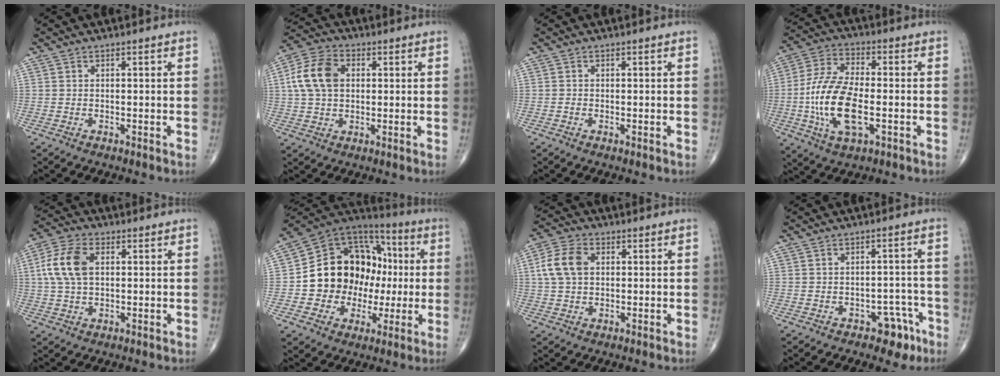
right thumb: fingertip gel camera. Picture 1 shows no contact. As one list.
[{"total": 10.5, "force": [1.7, 7.2, 7.4], "torque": [-0.140, 0.016, 0.026]}, {"total": 0.0}, {"total": 15.3, "force": [-3.0, 7.0, 13.2], "torque": [-0.273, 0.013, -0.055]}, {"total": 9.5, "force": [1.7, 5.7, 7.4], "torque": [-0.158, 0.012, 0.031]}, {"total": 20.9, "force": [-0.2, 16.2, 13.2], "torque": [-0.164, 0.044, 0.006]}, {"total": 8.0, "force": [1.4, 5.4, 5.6], "torque": [-0.113, 0.012, 0.025]}, {"total": 5.5, "force": [-3.3, 3.4, 2.8], "torque": [-0.007, 0.032, -0.039]}]